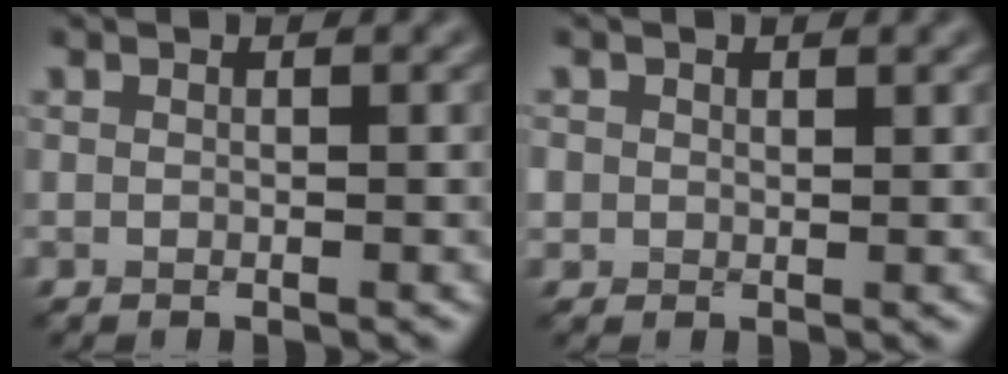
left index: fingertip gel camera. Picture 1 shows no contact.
{"total": 1.3, "force": [0.5, 1.2, 0.3], "torque": [-0.005, -0.002, 0.009]}